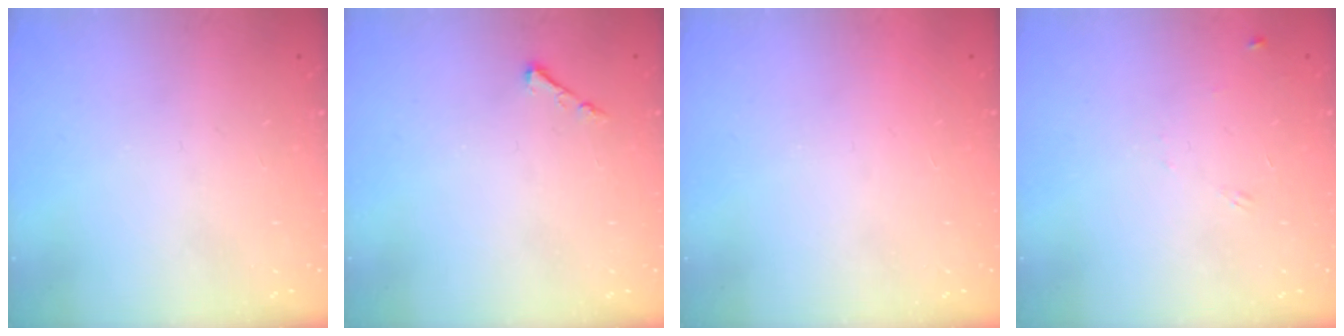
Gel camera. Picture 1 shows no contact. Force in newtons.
{"total": 3.2, "press": 3.1, "slide": 0.5}
{"total": 1.6, "press": 1.5, "slide": 0.1}
{"total": 5.7, "press": 5.6, "slide": 0.7}